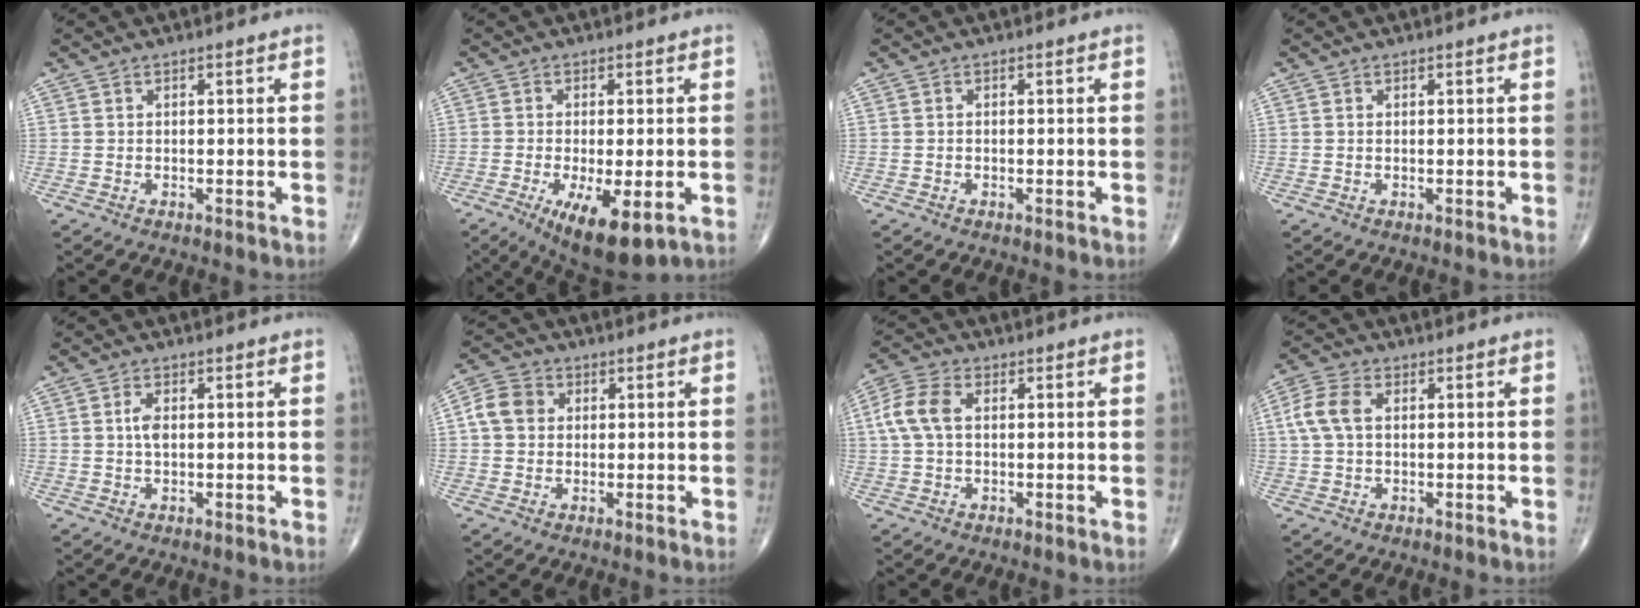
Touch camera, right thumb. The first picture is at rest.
{"total": 10.7, "force": [-4.2, 3.5, 9.2], "torque": [-0.147, -0.017, -0.059]}
{"total": 0.0}
{"total": 0.0}
{"total": 2.4, "force": [0.2, 1.2, 2.0], "torque": [-0.037, 0.002, 0.000]}
{"total": 5.7, "force": [0.8, 4.8, 3.0], "torque": [-0.049, 0.011, 0.008]}
{"total": 6.8, "force": [1.0, 4.2, 5.3], "torque": [-0.126, 0.020, 0.016]}
{"total": 6.1, "force": [1.0, 3.7, 4.7], "torque": [-0.114, 0.017, 0.016]}